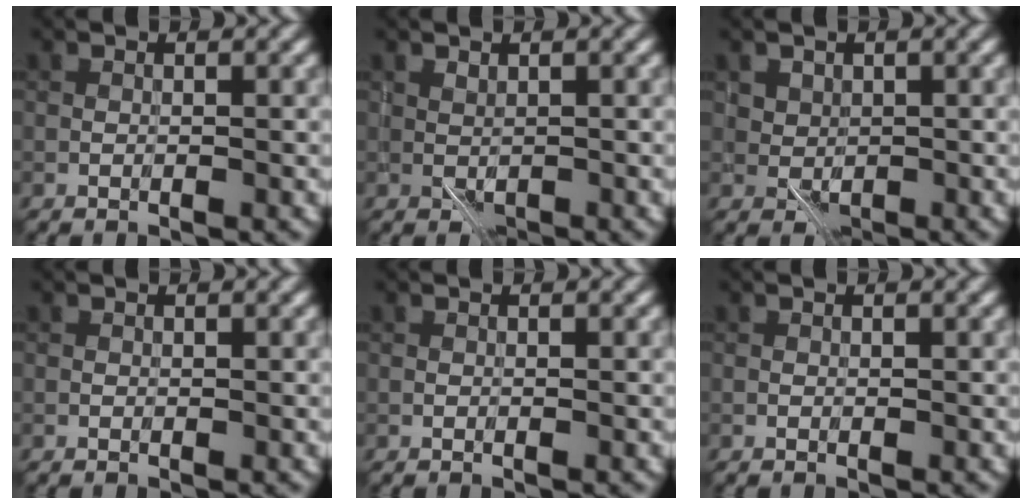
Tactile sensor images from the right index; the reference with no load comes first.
{"total": 1.0, "force": [0.0, 0.6, 0.8], "torque": [-0.015, -0.003, 0.003]}
{"total": 2.0, "force": [0.5, 1.7, 0.9], "torque": [-0.014, -0.002, 0.010]}
{"total": 0.0}
{"total": 0.0}
{"total": 0.0}